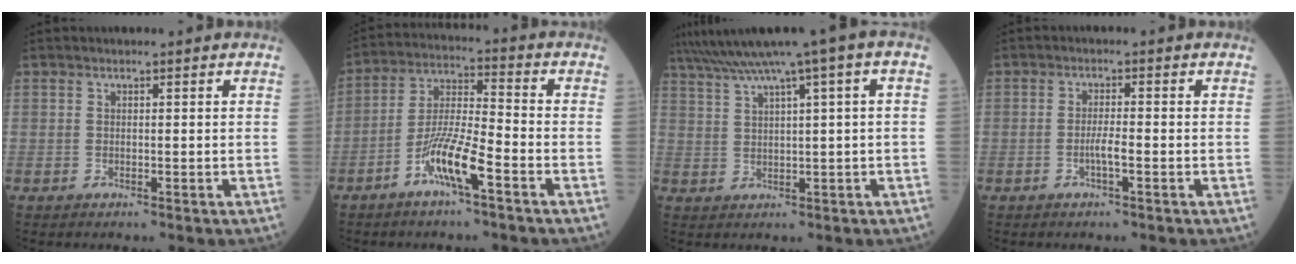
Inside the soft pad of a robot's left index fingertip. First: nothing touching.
{"total": 8.9, "force": [-4.8, 0.8, 7.5], "torque": [-0.155, -0.001, -0.094]}
{"total": 8.5, "force": [5.0, -1.0, 6.8], "torque": [-0.116, 0.035, 0.086]}
{"total": 2.2, "force": [-1.0, 0.1, 2.0], "torque": [-0.037, -0.002, -0.021]}